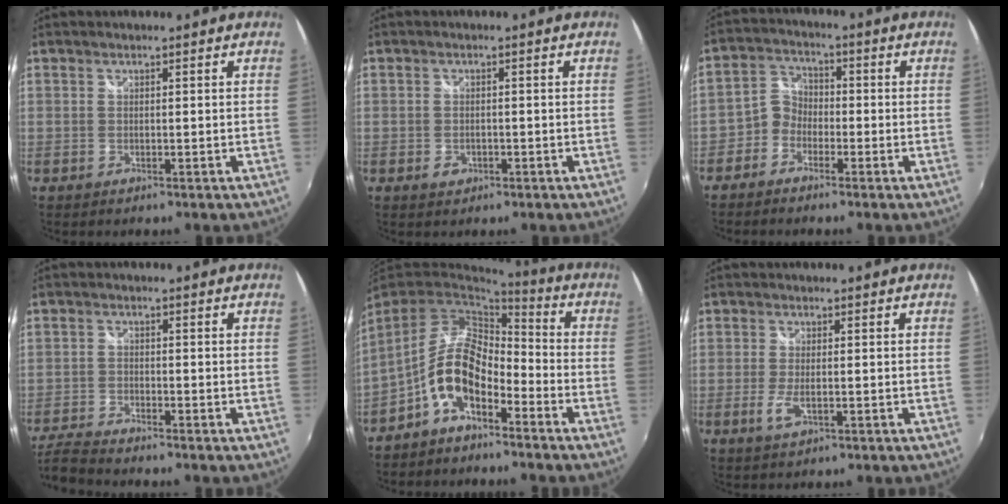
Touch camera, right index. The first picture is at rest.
{"total": 2.1, "force": [-0.9, 1.6, 1.0], "torque": [-0.017, -0.001, -0.013]}
{"total": 4.7, "force": [-2.7, 3.7, 0.9], "torque": [-0.018, 0.019, -0.064]}
{"total": 6.8, "force": [-6.4, 0.5, 2.4], "torque": [-0.067, -0.023, -0.126]}
{"total": 10.1, "force": [-5.4, 5.0, 6.9], "torque": [-0.139, 0.011, -0.103]}
{"total": 3.4, "force": [-1.1, 1.1, 3.1], "torque": [-0.067, -0.007, -0.019]}